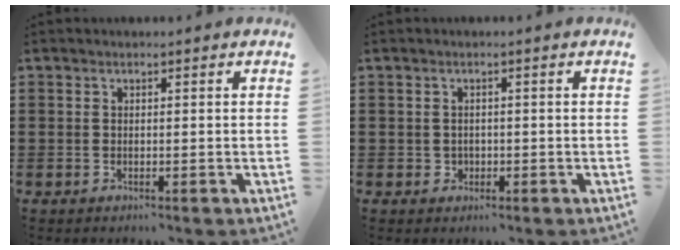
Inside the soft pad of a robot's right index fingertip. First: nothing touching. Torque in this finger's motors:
{"motor_torque": [0.46, 1.68, 0.00, 0.01]}